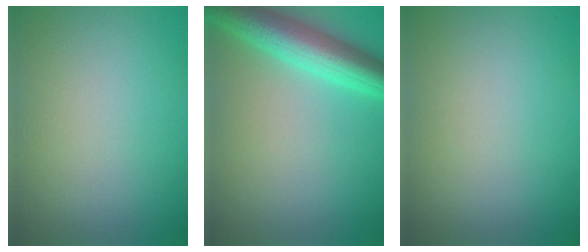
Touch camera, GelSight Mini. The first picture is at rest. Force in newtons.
{"total": 6.2, "press": 6.2, "slide": 0.2}
{"total": 0.0}